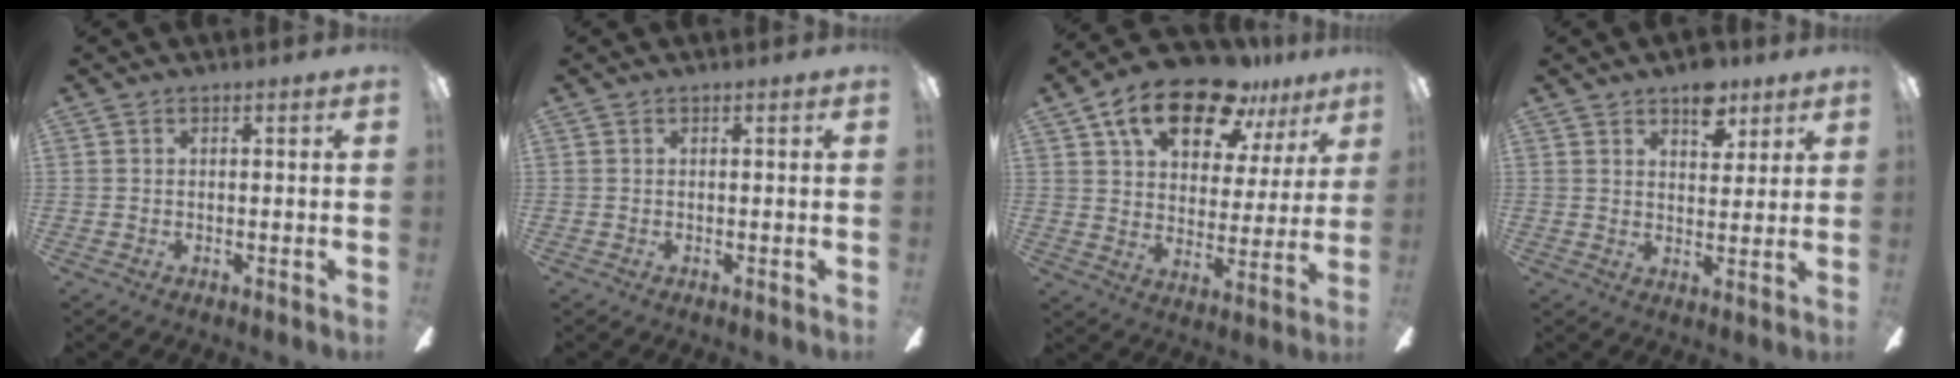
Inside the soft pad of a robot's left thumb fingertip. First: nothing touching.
{"total": 0.0}
{"total": 18.8, "force": [12.2, 9.3, 10.9], "torque": [-0.177, -0.060, 0.210]}
{"total": 7.4, "force": [5.0, 4.0, 3.7], "torque": [-0.029, -0.024, 0.082]}